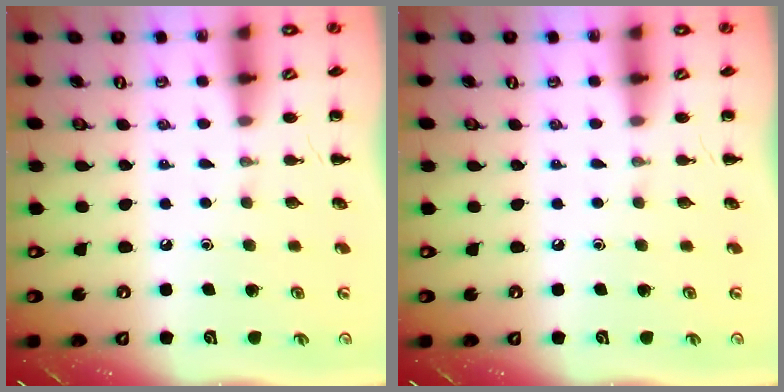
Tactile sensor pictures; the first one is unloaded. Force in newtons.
{"total": 0.0}